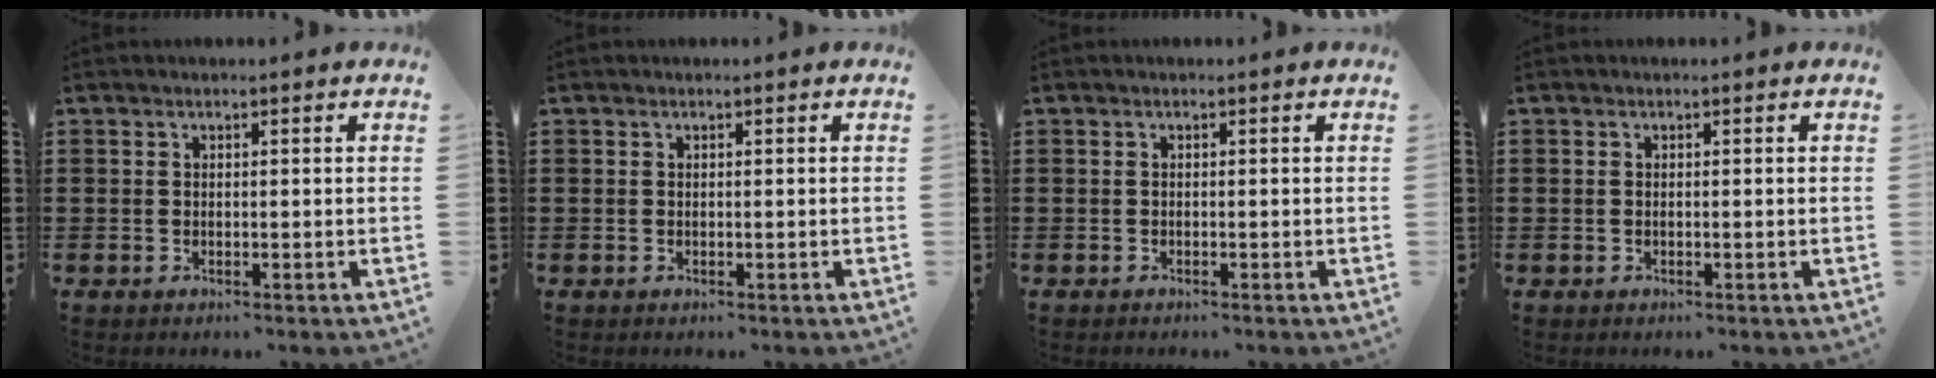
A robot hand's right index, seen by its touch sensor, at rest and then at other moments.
{"total": 0.0}
{"total": 0.0}
{"total": 0.0}